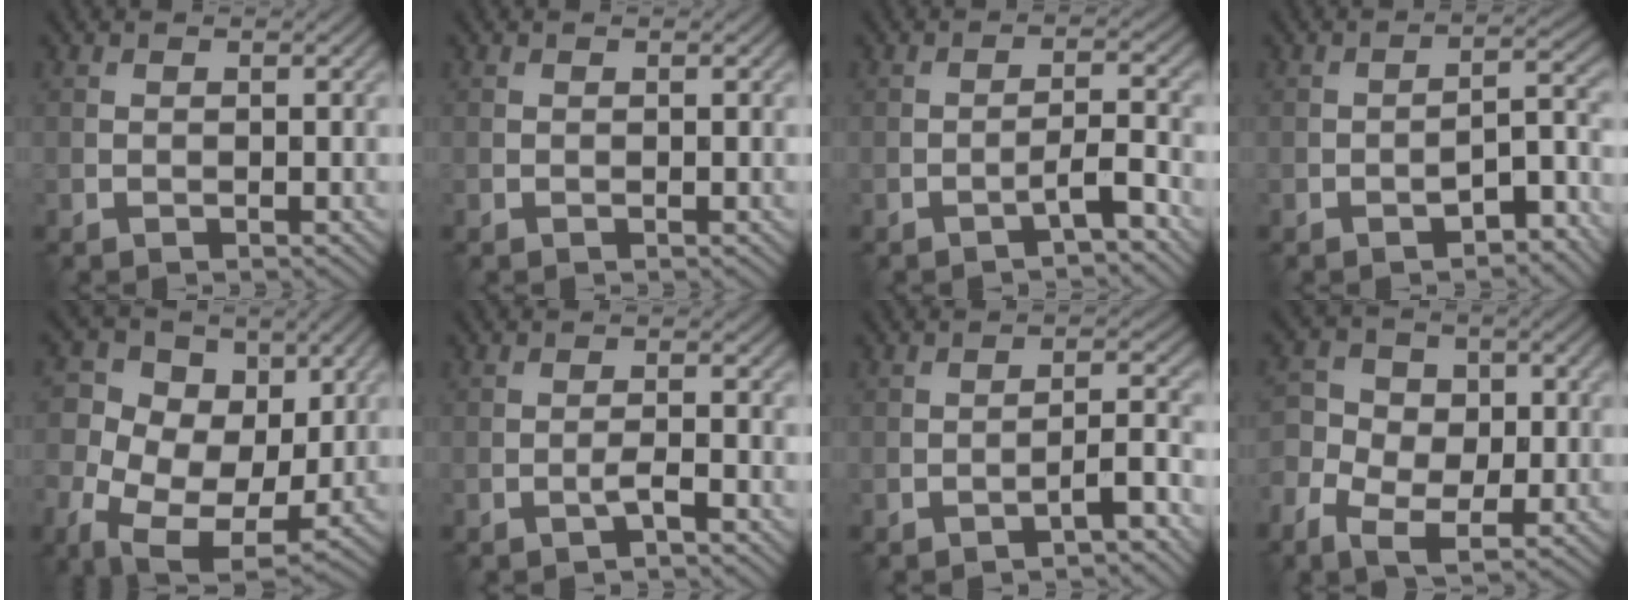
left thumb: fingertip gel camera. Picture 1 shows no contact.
{"total": 0.0}
{"total": 3.1, "force": [-2.0, 0.4, 2.3], "torque": [-0.040, 0.015, -0.042]}
{"total": 5.1, "force": [-3.2, 1.4, 3.7], "torque": [-0.054, 0.009, -0.051]}
{"total": 12.9, "force": [-0.9, 9.8, 8.4], "torque": [-0.180, -0.020, -0.001]}
{"total": 1.7, "force": [-1.0, 0.2, 1.3], "torque": [-0.024, 0.009, -0.022]}
{"total": 3.1, "force": [-2.0, 0.4, 2.3], "torque": [-0.038, 0.015, -0.041]}
{"total": 7.3, "force": [-2.5, 5.3, 4.4], "torque": [-0.097, -0.009, -0.047]}